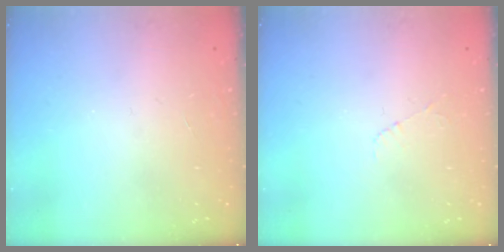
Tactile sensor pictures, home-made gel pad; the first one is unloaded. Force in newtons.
{"total": 3.3, "press": 3.3, "slide": 0.4}